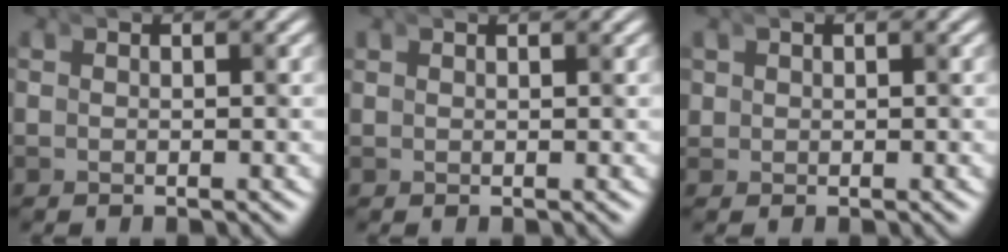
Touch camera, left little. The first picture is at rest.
{"total": 0.5, "force": [0.4, 0.2, -0.1], "torque": [0.000, 0.000, 0.007]}
{"total": 0.7, "force": [0.5, 0.3, -0.3], "torque": [-0.002, -0.007, 0.014]}